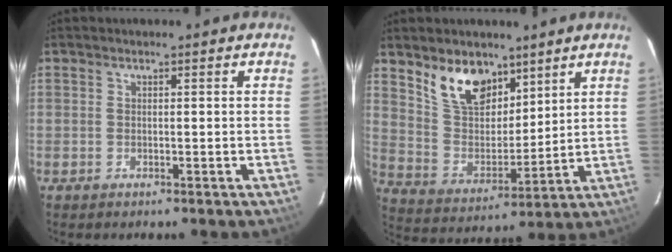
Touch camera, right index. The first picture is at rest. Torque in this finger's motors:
{"motor_torque": [0.56, 0.53, 0.36, 0.09]}